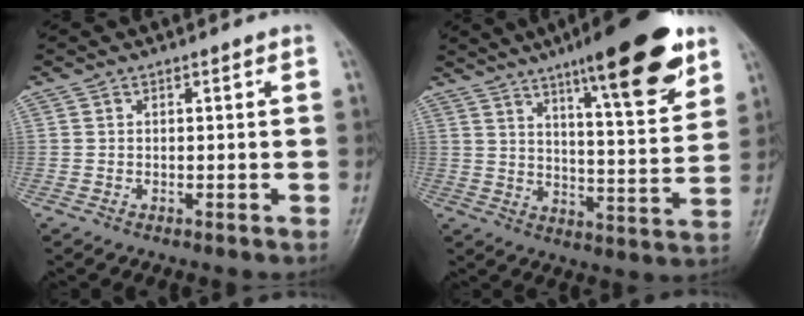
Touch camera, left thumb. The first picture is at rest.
{"total": 19.0, "force": [11.6, 4.0, 14.5], "torque": [-0.181, -0.056, 0.173]}